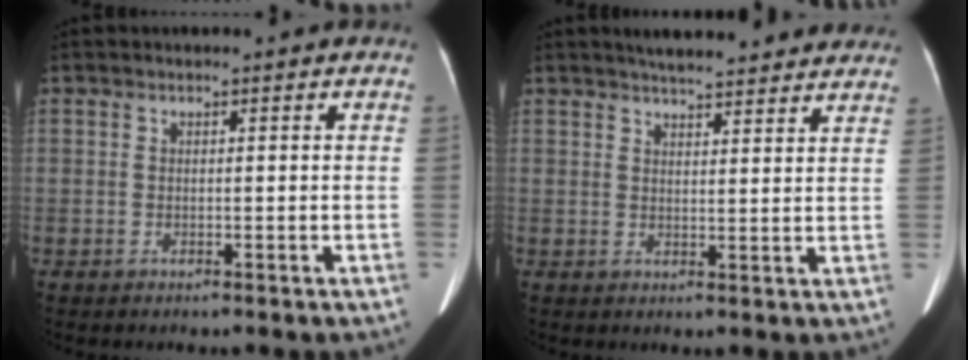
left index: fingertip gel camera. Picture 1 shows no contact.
{"total": 12.2, "force": [11.0, 2.3, 4.9], "torque": [-0.050, 0.017, 0.126]}